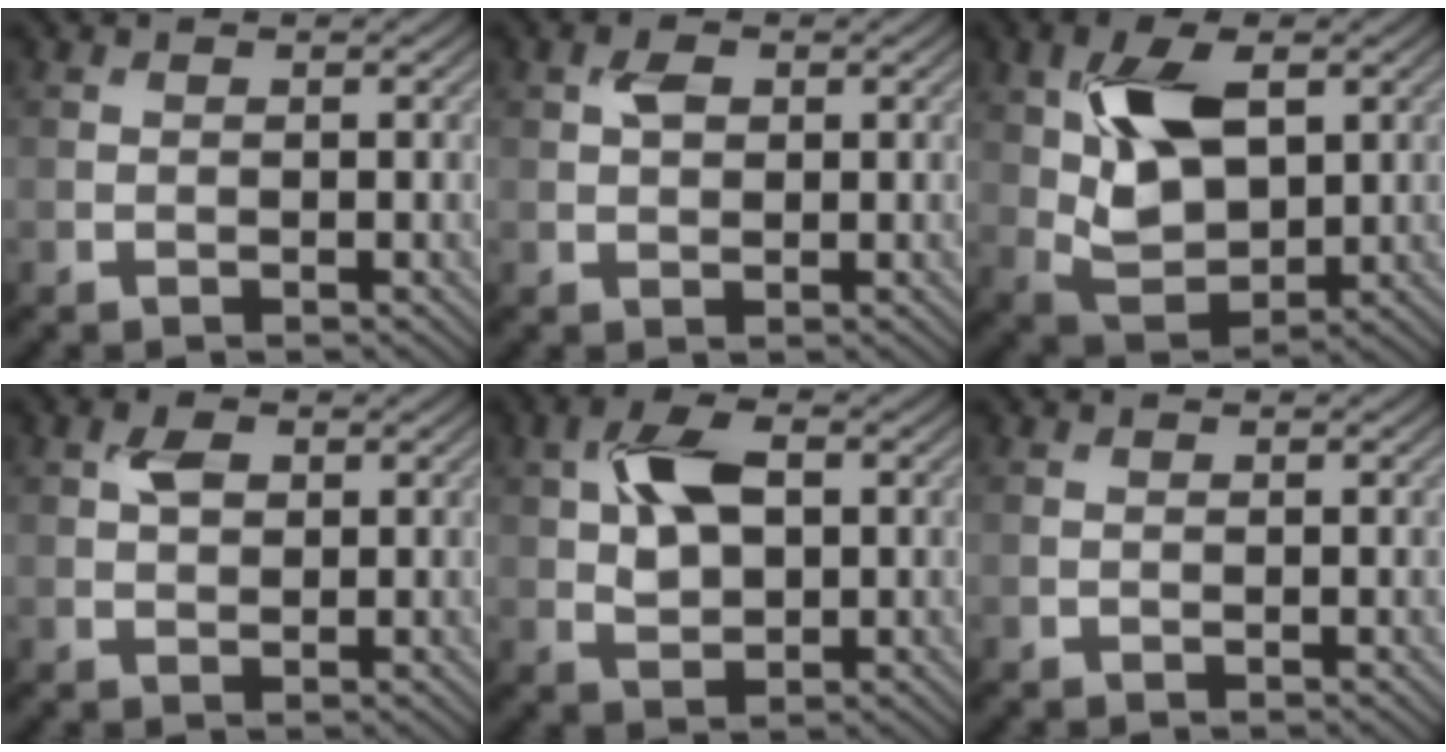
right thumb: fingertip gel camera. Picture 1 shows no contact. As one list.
[{"total": 2.0, "force": [0.7, 1.3, 1.4], "torque": [-0.028, 0.002, 0.011]}, {"total": 9.9, "force": [2.8, 5.5, 7.8], "torque": [-0.166, -0.002, 0.051]}, {"total": 2.4, "force": [0.9, 1.5, 1.7], "torque": [-0.037, 0.002, 0.016]}, {"total": 7.2, "force": [1.6, 4.0, 5.7], "torque": [-0.119, 0.010, 0.026]}, {"total": 0.0}]